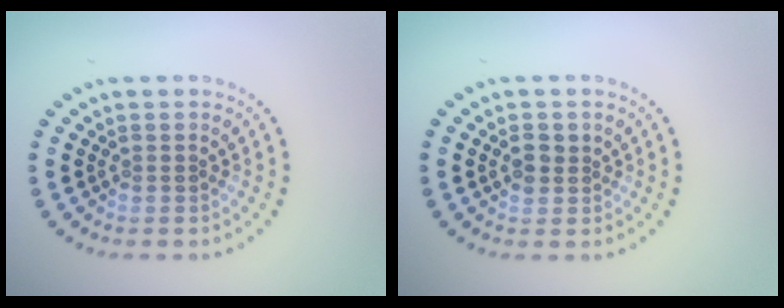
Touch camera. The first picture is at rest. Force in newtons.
{"total": 1.7, "press": 1.6, "slide": 0.6}